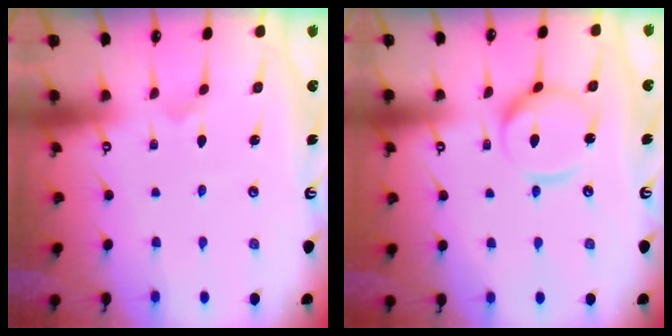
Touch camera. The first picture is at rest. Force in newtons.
{"total": 11.3, "press": 11.3, "slide": 1.1}